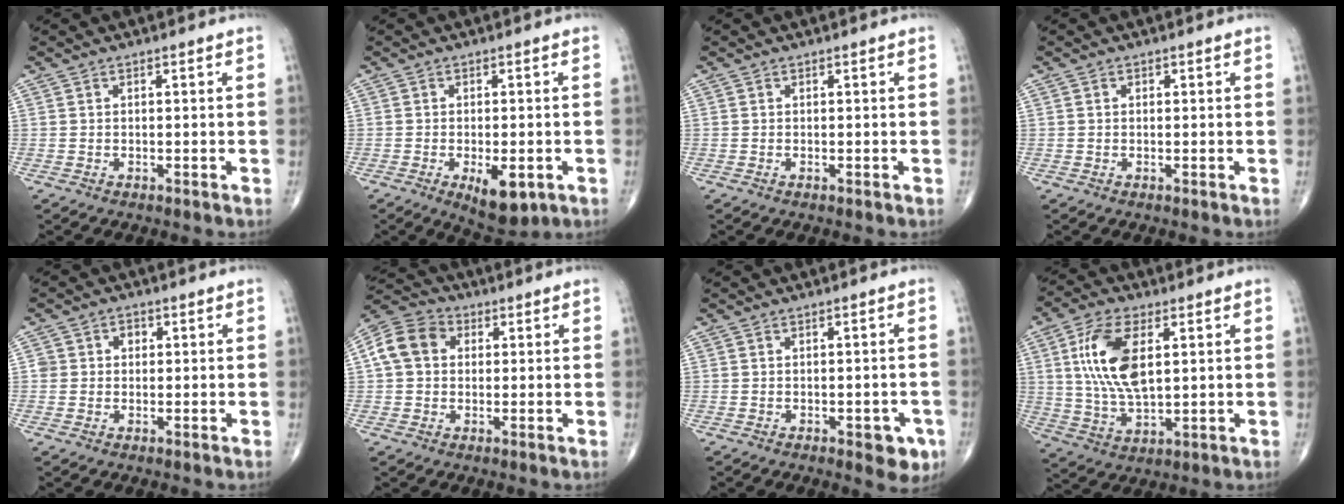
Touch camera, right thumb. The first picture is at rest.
{"total": 7.8, "force": [-2.8, 3.4, 6.4], "torque": [-0.087, -0.006, -0.029]}
{"total": 0.0}
{"total": 0.5, "force": [0.1, 0.5, 0.2], "torque": [0.001, 0.001, 0.000]}
{"total": 2.8, "force": [0.5, 2.6, 1.0], "torque": [0.006, 0.004, 0.003]}
{"total": 9.2, "force": [1.7, 7.2, 5.4], "torque": [-0.095, 0.023, 0.020]}
{"total": 4.9, "force": [-2.1, 2.2, 3.8], "torque": [-0.026, 0.005, -0.020]}
{"total": 13.6, "force": [3.3, 6.5, 11.5], "torque": [-0.228, -0.009, 0.068]}